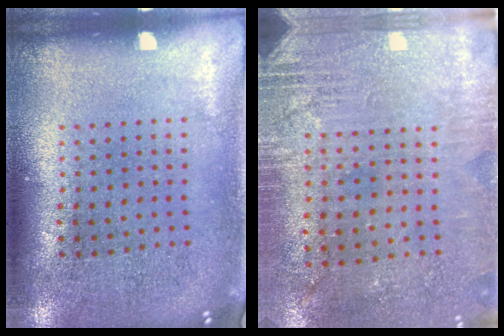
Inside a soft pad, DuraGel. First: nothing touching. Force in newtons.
{"total": 2.8, "press": 2.5, "slide": 1.2}